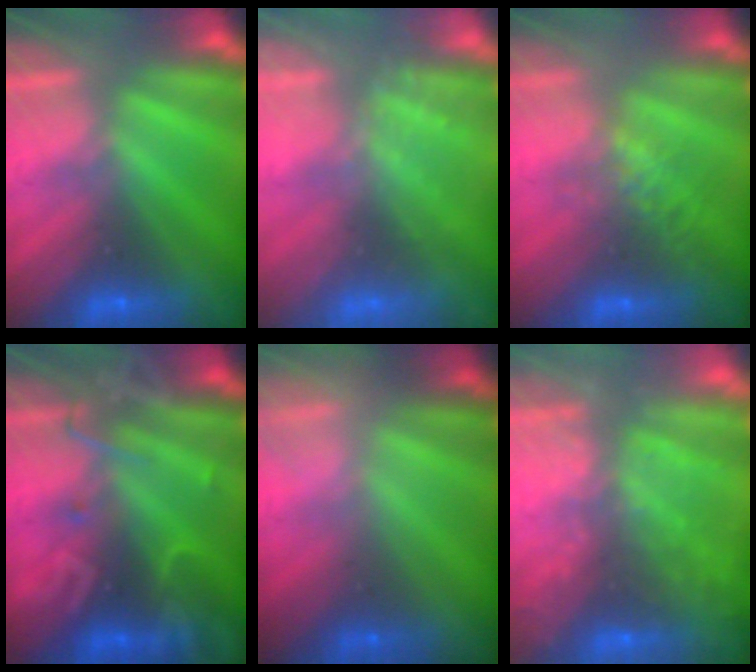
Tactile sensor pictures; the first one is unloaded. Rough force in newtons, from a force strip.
{"total": 2.5}
{"total": 4.2}
{"total": 2.7}
{"total": 2.4}
{"total": 6.0}